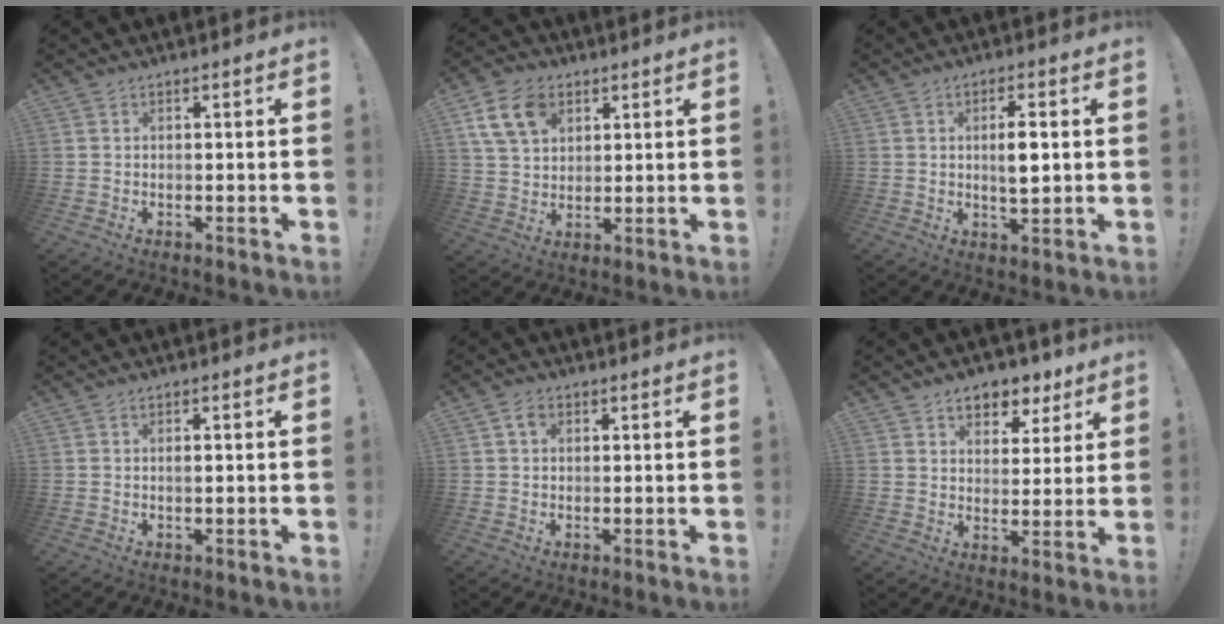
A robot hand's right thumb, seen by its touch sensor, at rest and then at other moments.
{"total": 12.0, "force": [5.6, 8.1, 6.7], "torque": [-0.122, -0.013, 0.111]}
{"total": 6.0, "force": [0.7, 2.4, 5.4], "torque": [-0.077, -0.005, 0.007]}
{"total": 0.8, "force": [-0.1, 0.2, 0.8], "torque": [-0.014, 0.001, -0.002]}
{"total": 2.7, "force": [0.9, 1.8, 1.8], "torque": [-0.022, 0.002, 0.013]}
{"total": 7.8, "force": [5.3, 5.1, 2.6], "torque": [-0.022, -0.039, 0.097]}